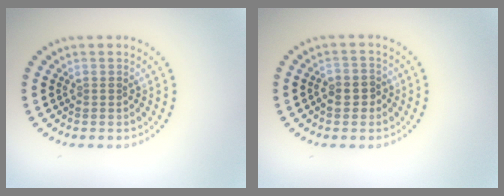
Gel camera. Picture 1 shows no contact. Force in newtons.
{"total": 2.2, "press": 2.1, "slide": 0.6}